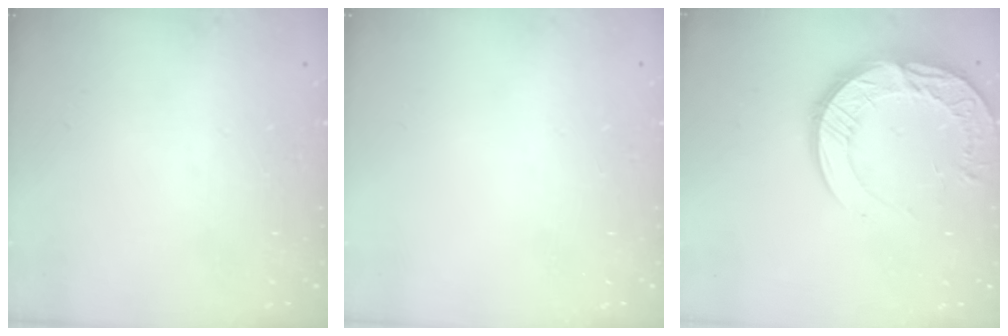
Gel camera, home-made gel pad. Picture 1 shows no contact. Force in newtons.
{"total": 0.0}
{"total": 17.2, "press": 17.2, "slide": 0.7}